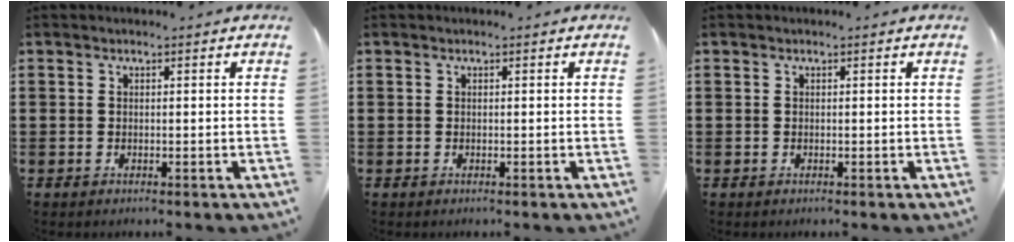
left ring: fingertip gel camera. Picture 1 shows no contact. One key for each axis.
{"total": 0.0}
{"total": 0.0}